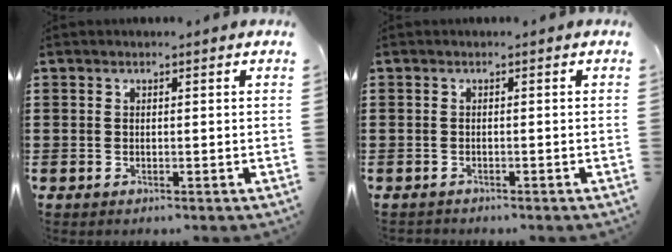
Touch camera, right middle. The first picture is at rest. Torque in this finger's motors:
{"motor_torque": [0.57, 0.59, -0.04, -0.02]}